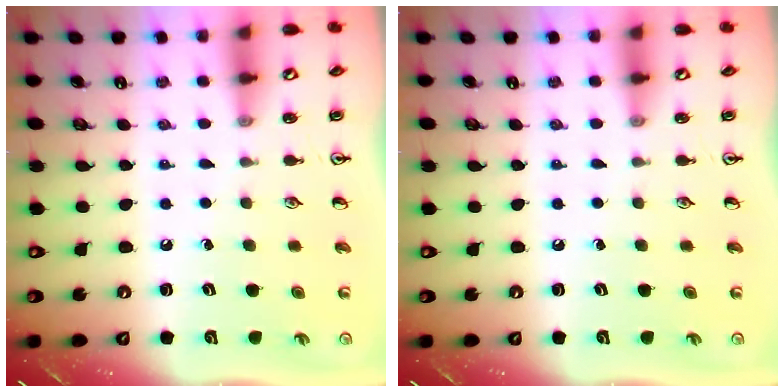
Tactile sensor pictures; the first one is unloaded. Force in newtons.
{"total": 0.0}